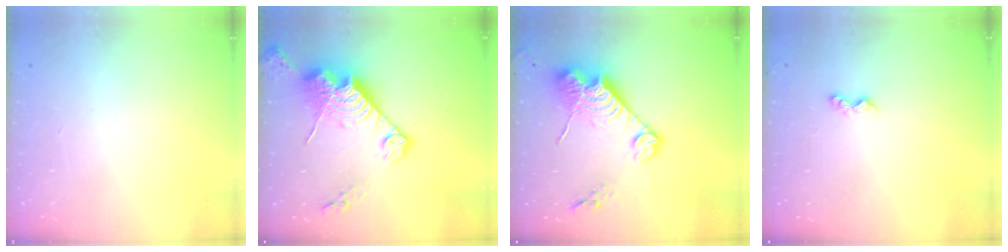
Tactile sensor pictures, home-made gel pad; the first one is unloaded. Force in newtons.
{"total": 16.4, "press": 16.3, "slide": 1.4}
{"total": 14.8, "press": 14.8, "slide": 1.1}
{"total": 4.8, "press": 4.8, "slide": 0.6}